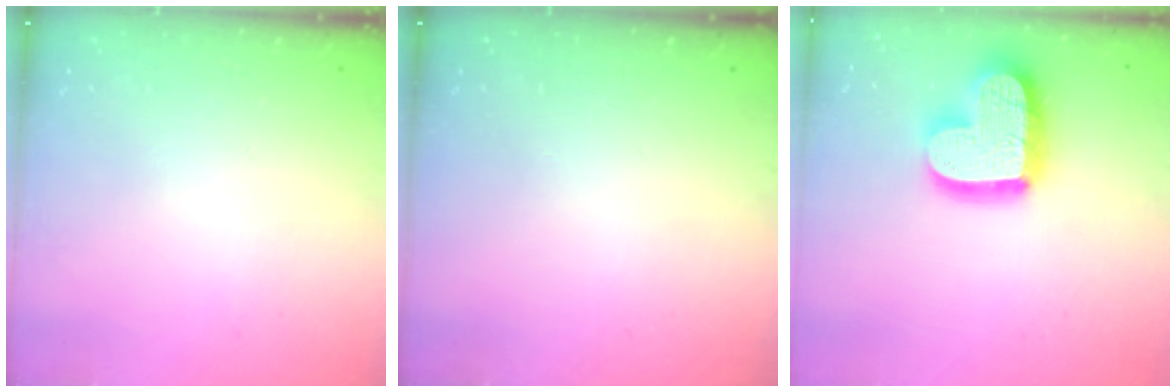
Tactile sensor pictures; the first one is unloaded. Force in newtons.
{"total": 0.0}
{"total": 17.7, "press": 17.7, "slide": 1.5}